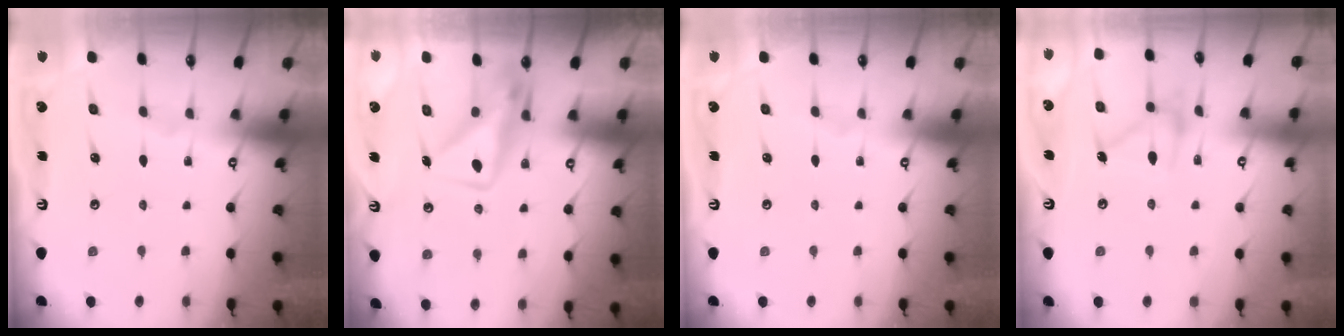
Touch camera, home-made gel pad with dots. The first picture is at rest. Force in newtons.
{"total": 10.0, "press": 10.0, "slide": 0.8}
{"total": 0.0}
{"total": 13.6, "press": 13.6, "slide": 0.7}